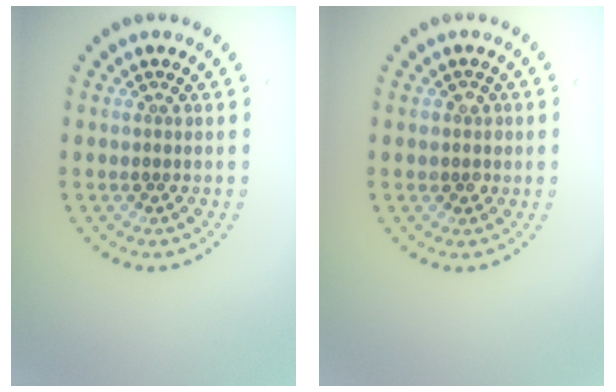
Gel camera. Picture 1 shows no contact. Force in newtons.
{"total": 1.5, "press": 1.3, "slide": 0.7}